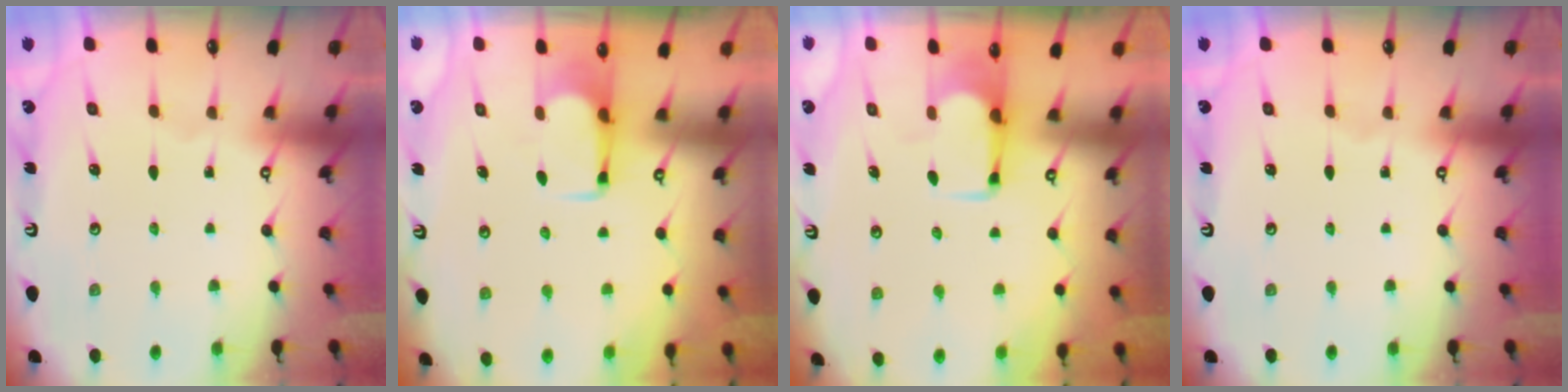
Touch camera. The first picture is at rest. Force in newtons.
{"total": 3.0, "press": 3.0, "slide": 0.5}
{"total": 1.8, "press": 1.6, "slide": 0.7}
{"total": 0.0}